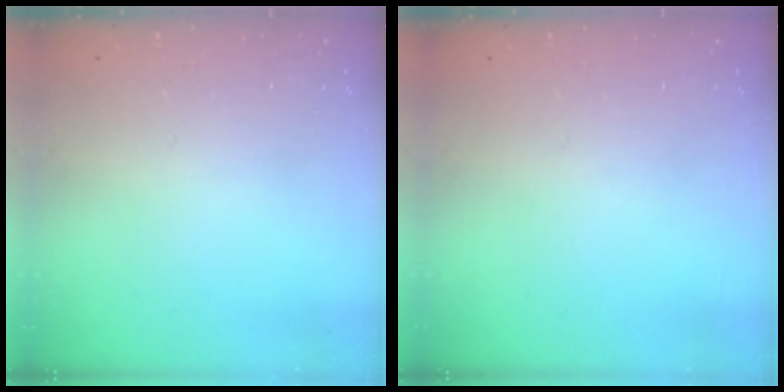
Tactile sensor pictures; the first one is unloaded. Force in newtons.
{"total": 0.0}